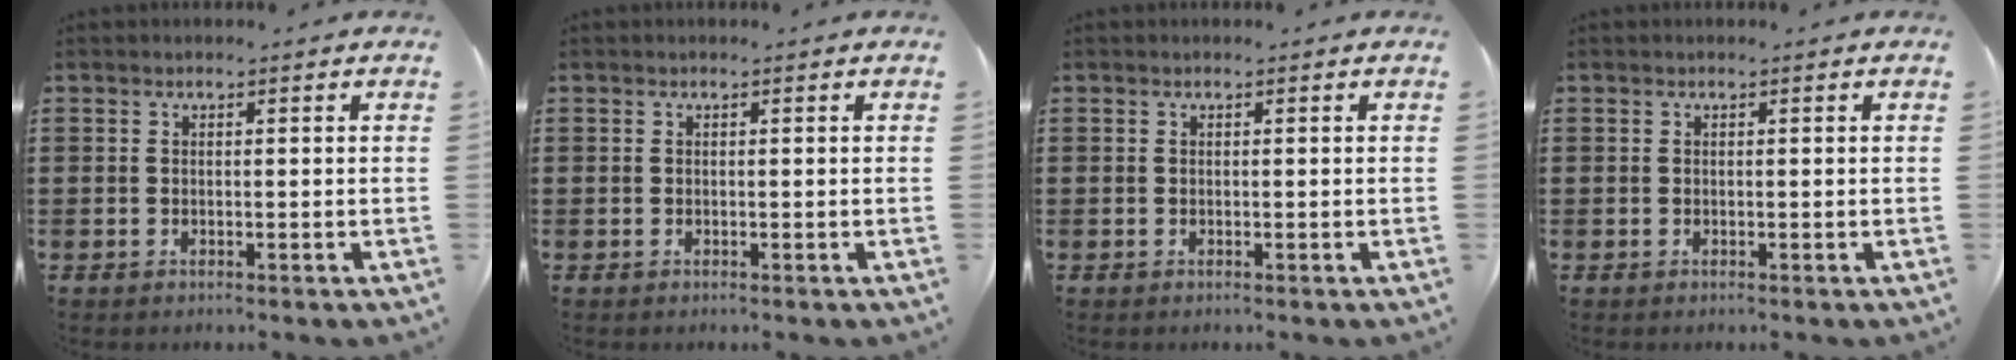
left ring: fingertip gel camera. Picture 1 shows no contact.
{"total": 0.0}
{"total": 0.0}
{"total": 0.0}